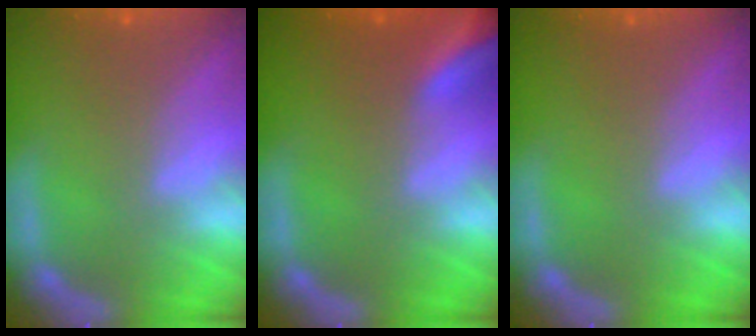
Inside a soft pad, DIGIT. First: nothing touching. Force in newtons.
{"total": 8.4}
{"total": 0.0}